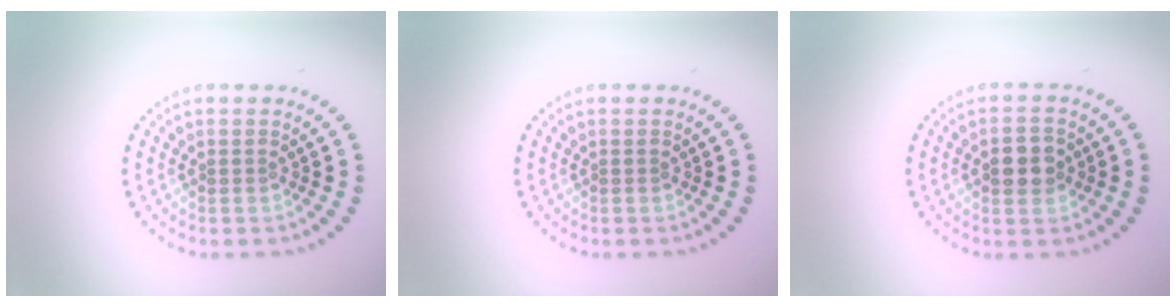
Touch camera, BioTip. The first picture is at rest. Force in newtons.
{"total": 0.0}
{"total": 2.9, "press": 2.9, "slide": 0.1}